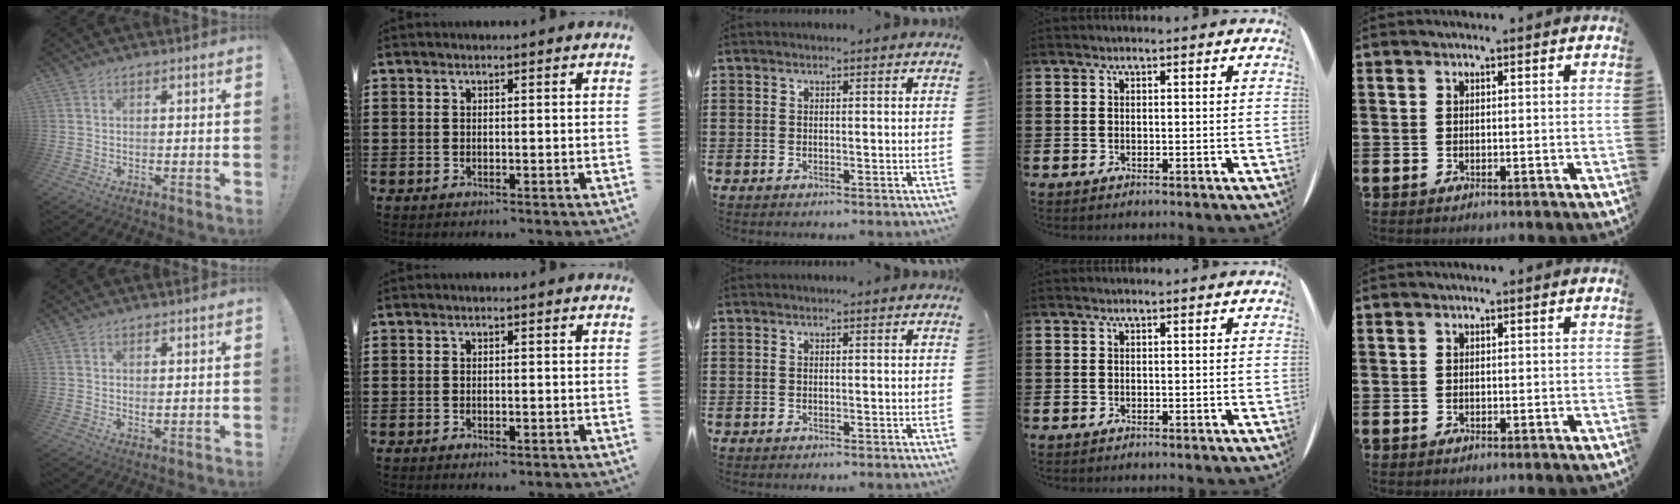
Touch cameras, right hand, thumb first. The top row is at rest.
{"thumb": {"total": 1.3, "force": [0.9, 0.4, 0.7], "torque": [0.000, -0.009, 0.014]}, "index": {"total": 0.7, "force": [-0.6, 0.2, 0.4], "torque": [-0.011, -0.006, -0.009]}}